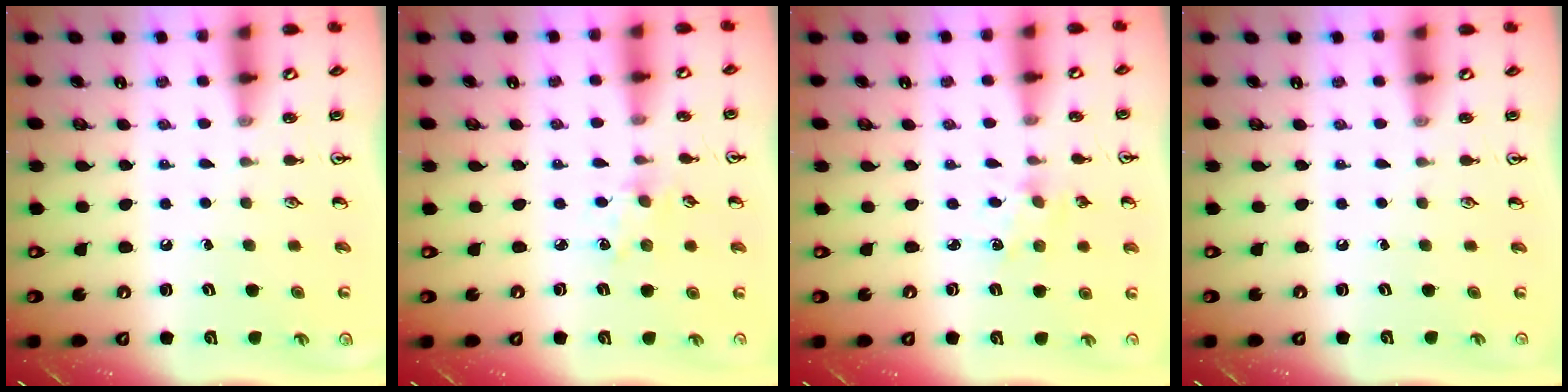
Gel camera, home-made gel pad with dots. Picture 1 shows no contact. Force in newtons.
{"total": 3.0, "press": 3.0, "slide": 0.4}
{"total": 1.8, "press": 1.7, "slide": 0.5}
{"total": 0.0}